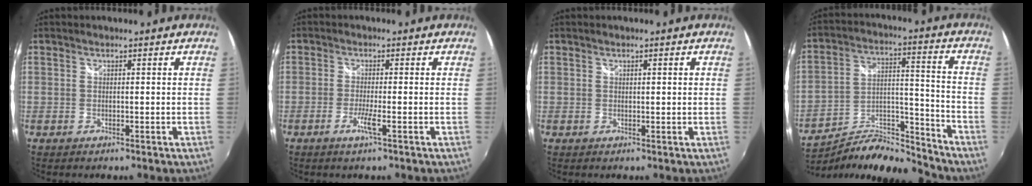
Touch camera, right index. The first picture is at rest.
{"total": 3.0, "force": [-1.4, -0.4, 2.6], "torque": [-0.056, -0.008, -0.031]}
{"total": 0.7, "force": [0.3, 0.2, 0.6], "torque": [-0.008, 0.003, 0.005]}
{"total": 12.1, "force": [-11.4, 1.9, 3.7], "torque": [-0.052, 0.025, -0.199]}